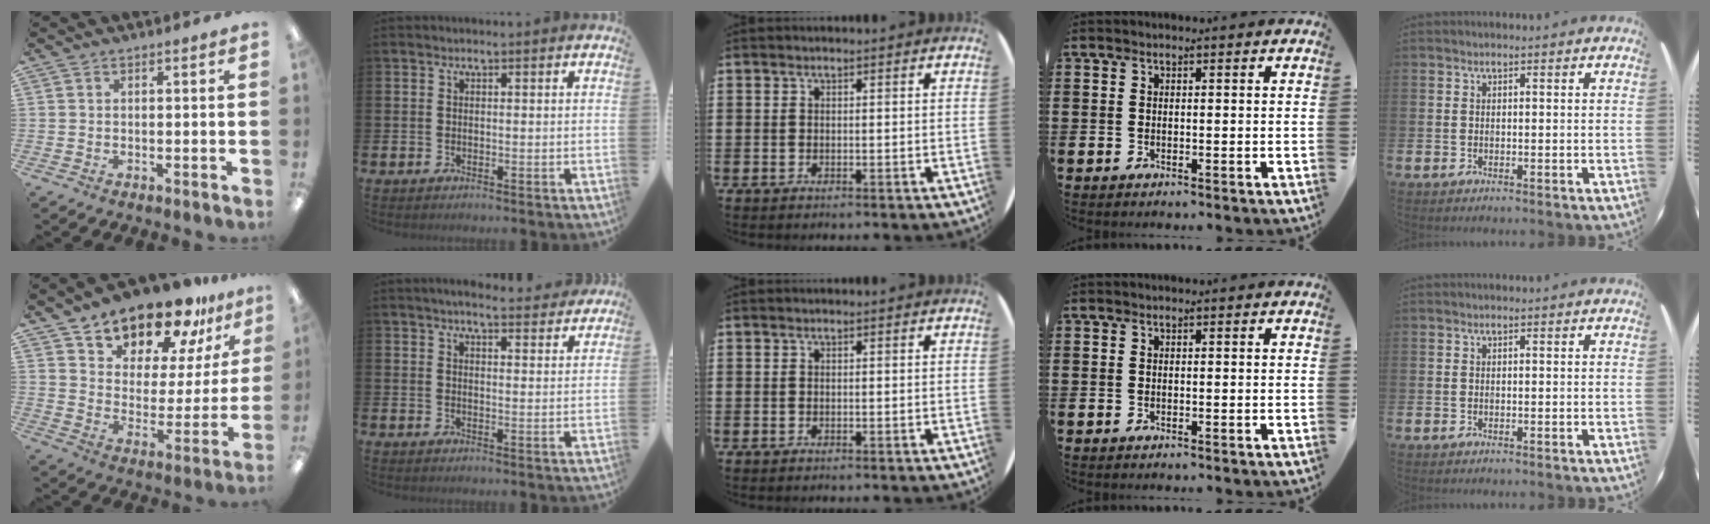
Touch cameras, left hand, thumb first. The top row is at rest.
{"thumb": {"total": 16.5, "force": [14.7, 6.0, 4.2], "torque": [-0.078, -0.125, 0.264]}, "index": {"total": 4.5, "force": [4.3, 0.3, 1.1], "torque": [-0.022, -0.024, 0.076]}}